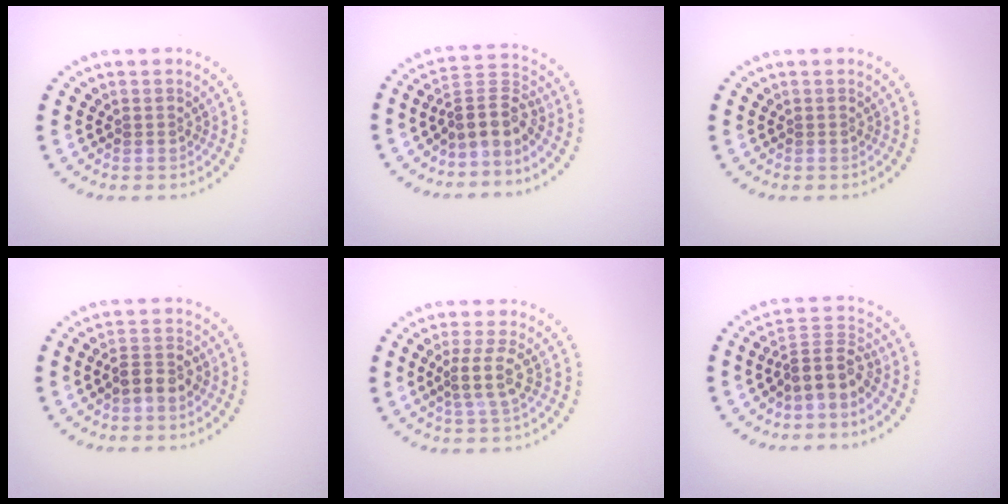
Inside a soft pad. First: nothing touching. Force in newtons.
{"total": 3.4, "press": 2.5, "slide": 2.3}
{"total": 0.0}
{"total": 2.5, "press": 2.3, "slide": 1.0}
{"total": 2.6, "press": 2.0, "slide": 1.7}
{"total": 3.4, "press": 2.6, "slide": 2.2}